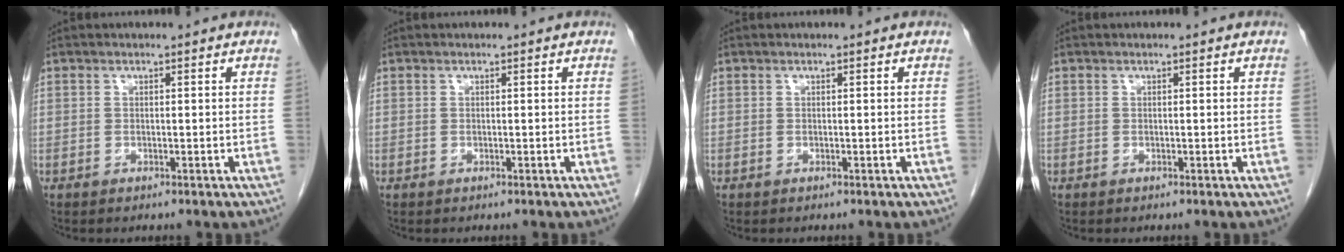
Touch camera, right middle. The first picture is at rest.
{"total": 0.0}
{"total": 0.0}
{"total": 0.0}